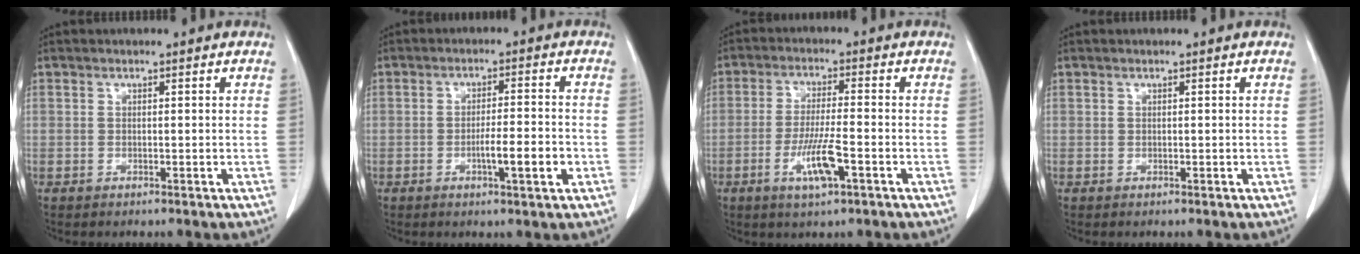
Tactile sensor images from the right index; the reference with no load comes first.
{"total": 5.8, "force": [-2.0, 0.5, 5.5], "torque": [-0.085, -0.002, -0.030]}
{"total": 7.1, "force": [-3.0, 0.7, 6.4], "torque": [-0.124, -0.010, -0.055]}
{"total": 0.0}